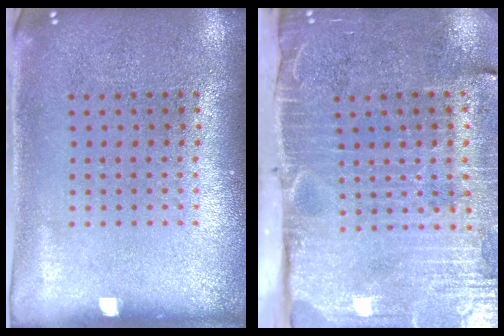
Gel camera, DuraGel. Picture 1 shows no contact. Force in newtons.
{"total": 4.8, "press": 4.0, "slide": 2.7}